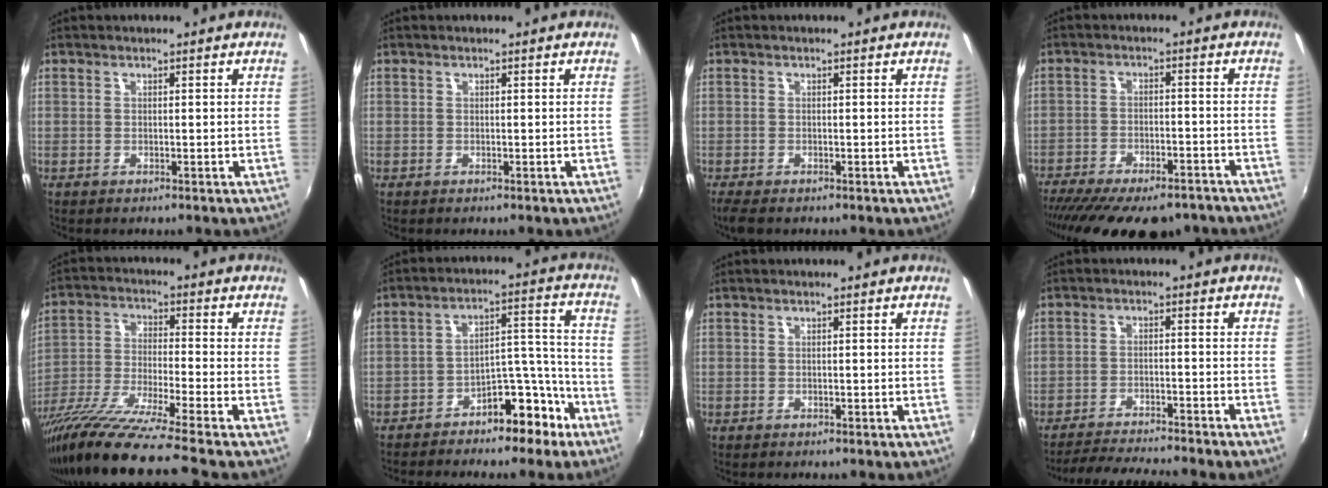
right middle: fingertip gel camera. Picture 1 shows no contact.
{"total": 0.0}
{"total": 2.7, "force": [-2.0, 0.9, 1.6], "torque": [-0.034, -0.015, -0.034]}
{"total": 20.6, "force": [-16.6, 7.0, 10.1], "torque": [-0.202, -0.035, -0.231]}
{"total": 17.8, "force": [-14.6, -1.7, 10.0], "torque": [-0.187, -0.059, -0.263]}
{"total": 10.5, "force": [-8.2, 4.5, 4.8], "torque": [-0.059, 0.052, -0.116]}
{"total": 0.0}
{"total": 10.5, "force": [-9.6, -0.4, 4.3], "torque": [-0.097, -0.005, -0.146]}